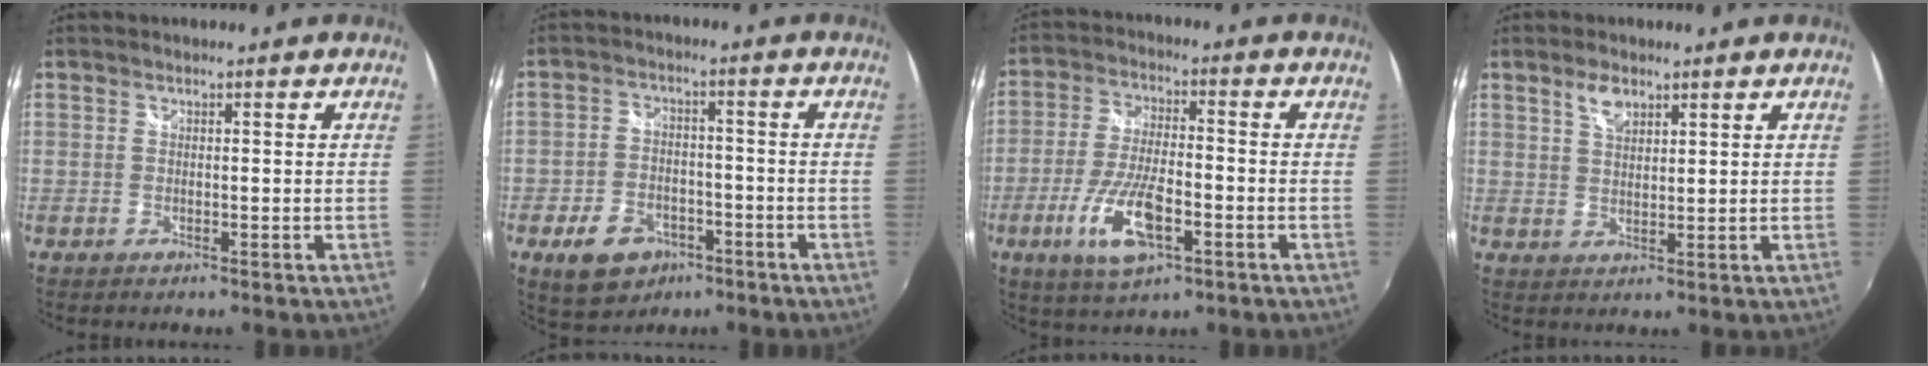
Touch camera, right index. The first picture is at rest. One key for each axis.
{"total": 9.9, "fx": -5.5, "fy": 6.7, "fz": 4.8, "tx": -0.120, "ty": 0.010, "tz": -0.077}
{"total": 11.9, "fx": -4.8, "fy": 4.1, "fz": 10.1, "tx": -0.211, "ty": -0.014, "tz": -0.088}
{"total": 3.8, "fx": 2.4, "fy": 1.8, "fz": 2.3, "tx": -0.039, "ty": 0.005, "tz": 0.044}